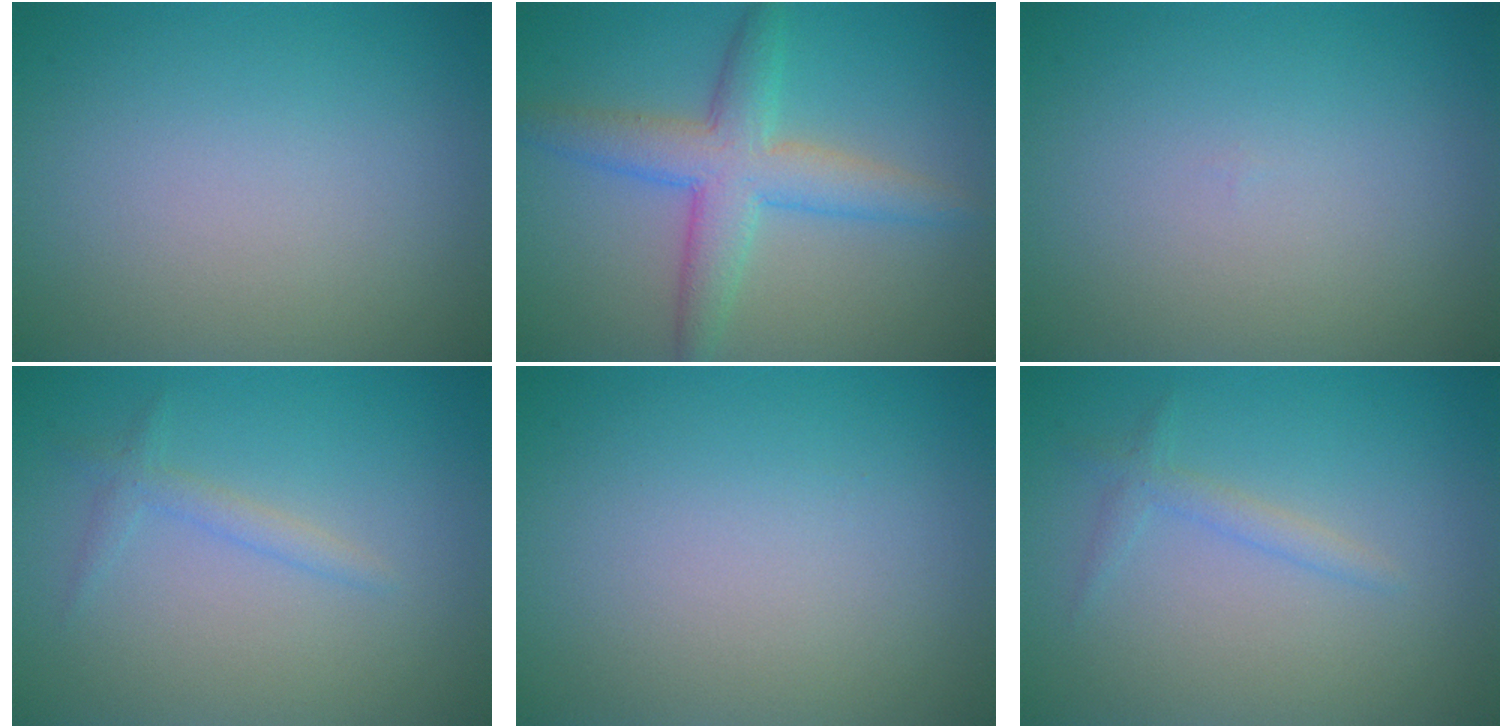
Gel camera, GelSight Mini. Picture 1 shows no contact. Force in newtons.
{"total": 5.3, "press": 5.3, "slide": 0.0}
{"total": 0.0}
{"total": 1.3, "press": 1.3, "slide": 0.1}
{"total": 0.0}
{"total": 1.3, "press": 1.3, "slide": 0.1}